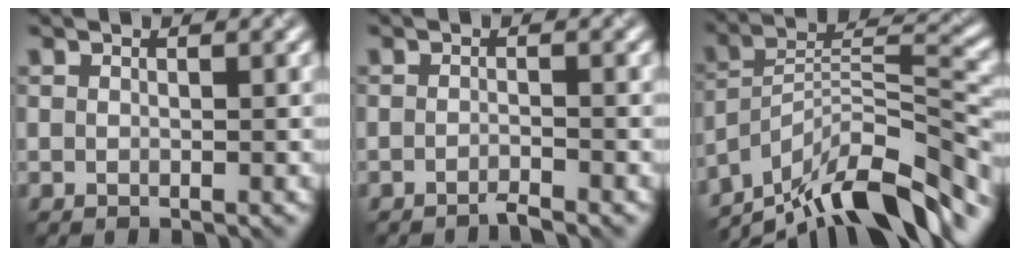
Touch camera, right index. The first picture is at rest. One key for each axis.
{"total": 1.1, "fx": -1.0, "fy": 0.0, "fz": 0.4, "tx": -0.005, "ty": 0.002, "tz": -0.025}
{"total": 13.0, "fx": -10.1, "fy": 3.3, "fz": 7.5, "tx": -0.134, "ty": 0.039, "tz": -0.176}